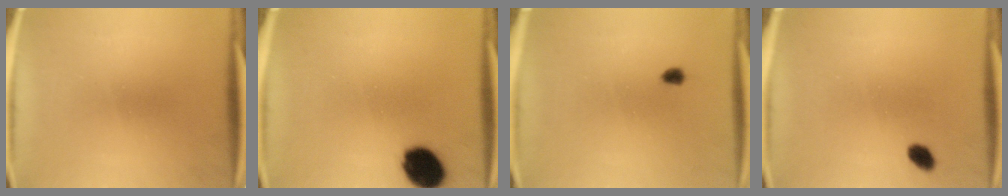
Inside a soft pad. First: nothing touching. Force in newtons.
{"total": 10.8}
{"total": 1.7}
{"total": 2.4}